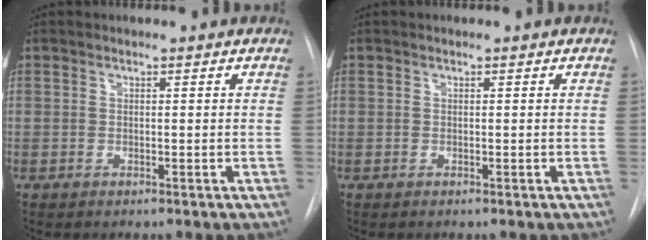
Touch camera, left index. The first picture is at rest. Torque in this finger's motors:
{"motor_torque": [0.00, 0.00, 0.00, 0.01]}